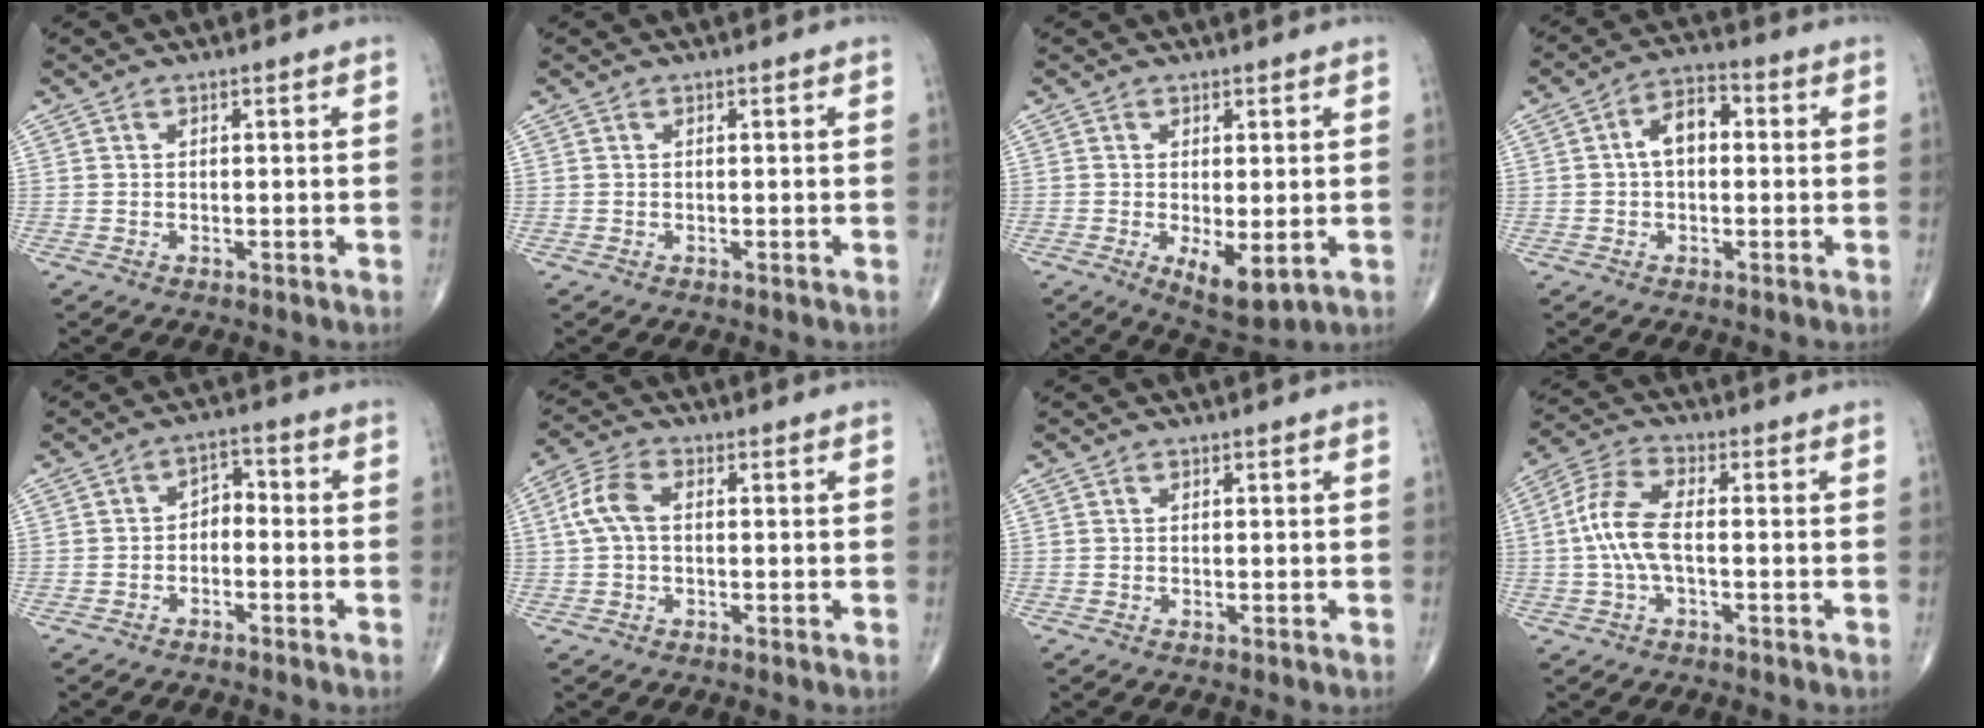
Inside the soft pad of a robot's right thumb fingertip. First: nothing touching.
{"total": 0.0}
{"total": 6.7, "force": [-1.5, 2.7, 6.0], "torque": [-0.093, -0.021, -0.014]}
{"total": 6.7, "force": [0.5, 4.1, 5.3], "torque": [-0.080, 0.026, -0.002]}
{"total": 3.7, "force": [-1.3, 2.4, 2.5], "torque": [-0.026, 0.031, -0.032]}
{"total": 6.0, "force": [0.6, 3.5, 4.8], "torque": [-0.109, 0.019, 0.006]}
{"total": 0.0}
{"total": 8.2, "force": [-0.7, 3.2, 7.5], "torque": [-0.176, 0.026, -0.018]}